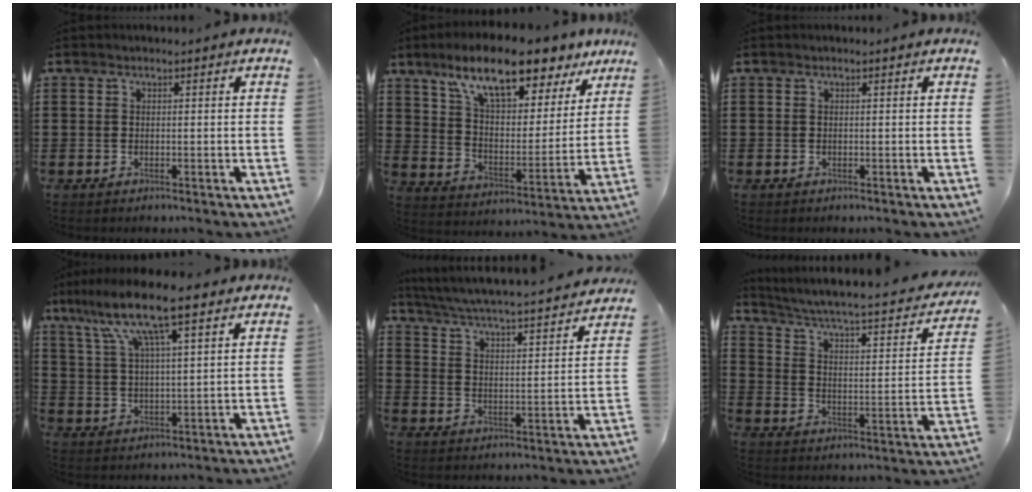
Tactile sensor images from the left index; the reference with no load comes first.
{"total": 12.3, "force": [9.7, 2.9, 7.0], "torque": [-0.147, -0.040, 0.166]}
{"total": 0.0}
{"total": 11.4, "force": [7.7, 1.4, 8.3], "torque": [-0.180, -0.012, 0.133]}
{"total": 4.5, "force": [4.2, -0.5, 1.5], "torque": [-0.052, -0.040, 0.064]}
{"total": 3.5, "force": [2.4, 0.3, 2.5], "torque": [-0.064, -0.035, 0.027]}